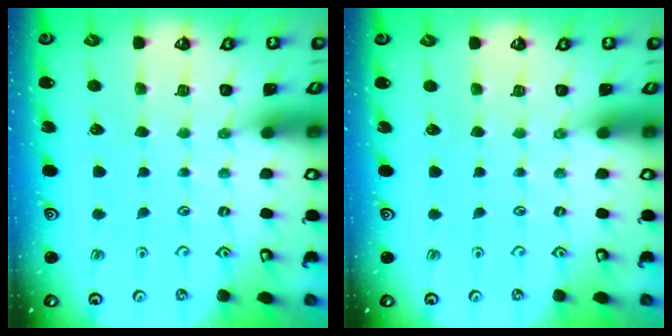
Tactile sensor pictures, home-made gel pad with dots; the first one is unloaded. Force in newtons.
{"total": 0.0}